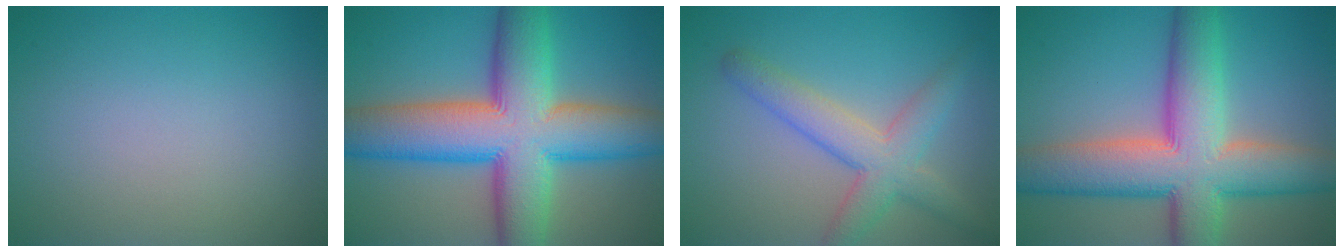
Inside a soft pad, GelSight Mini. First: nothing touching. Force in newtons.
{"total": 14.0, "press": 14.0, "slide": 0.5}
{"total": 4.9, "press": 4.9, "slide": 0.3}
{"total": 12.0, "press": 12.0, "slide": 0.6}